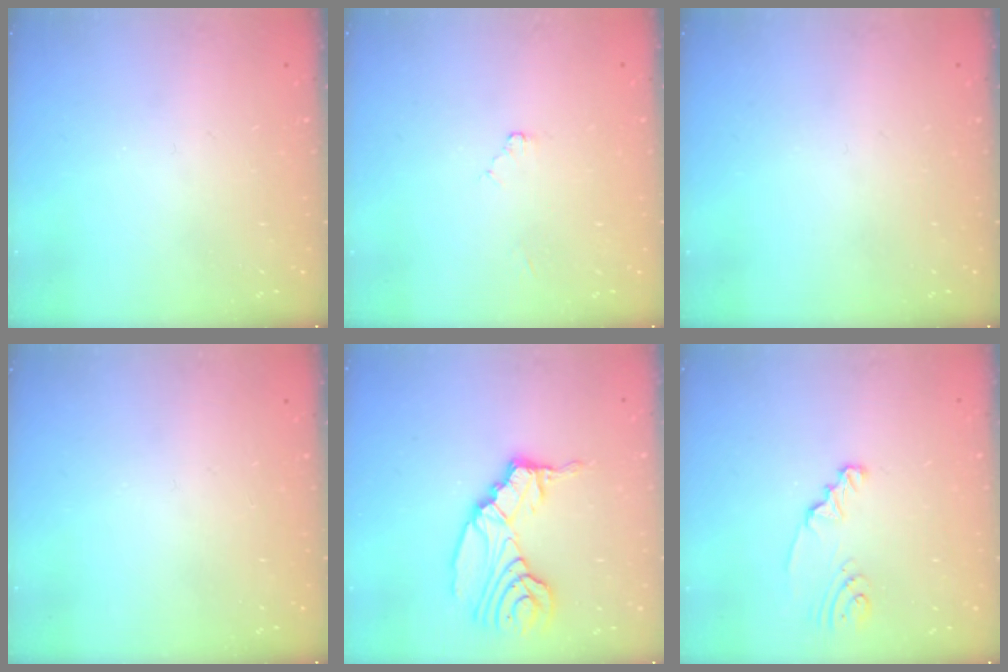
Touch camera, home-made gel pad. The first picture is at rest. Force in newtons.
{"total": 2.4, "press": 2.4, "slide": 0.4}
{"total": 0.0}
{"total": 0.0}
{"total": 13.5, "press": 13.4, "slide": 1.2}
{"total": 2.5, "press": 2.5, "slide": 0.3}